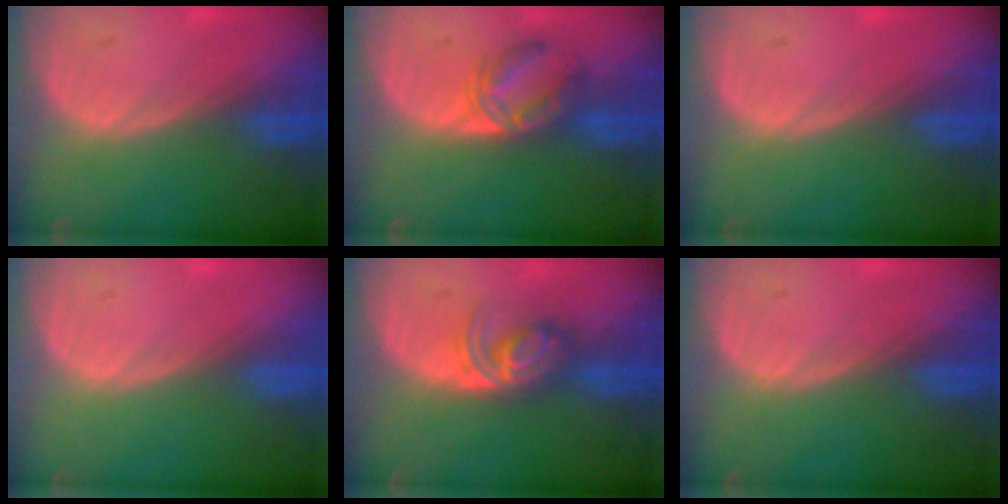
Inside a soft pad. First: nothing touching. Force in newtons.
{"total": 5.6, "press": 5.5, "slide": 1.0}
{"total": 0.0}
{"total": 0.0}
{"total": 5.8, "press": 5.1, "slide": 2.7}
{"total": 0.0}